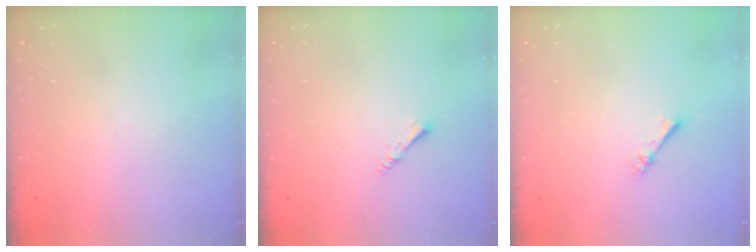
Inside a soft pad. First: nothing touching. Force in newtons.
{"total": 1.4, "press": 1.4, "slide": 0.3}
{"total": 2.4, "press": 2.4, "slide": 0.2}